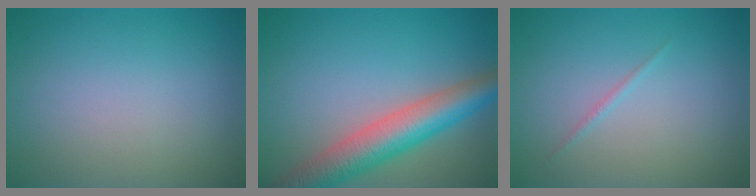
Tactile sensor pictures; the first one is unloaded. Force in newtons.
{"total": 7.0, "press": 7.0, "slide": 0.4}
{"total": 0.6, "press": 0.6, "slide": 0.0}